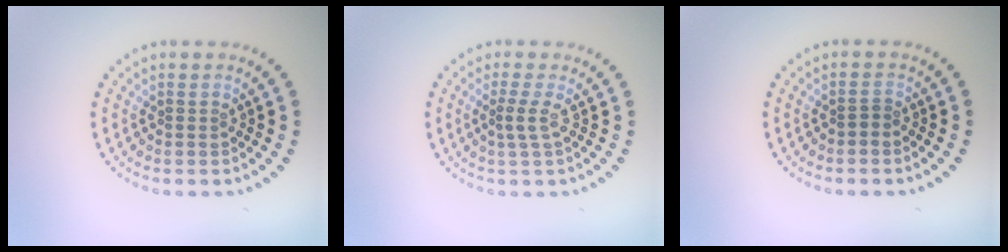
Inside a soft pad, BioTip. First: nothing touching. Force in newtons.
{"total": 1.4, "press": 1.0, "slide": 1.1}
{"total": 0.6, "press": 0.3, "slide": 0.5}